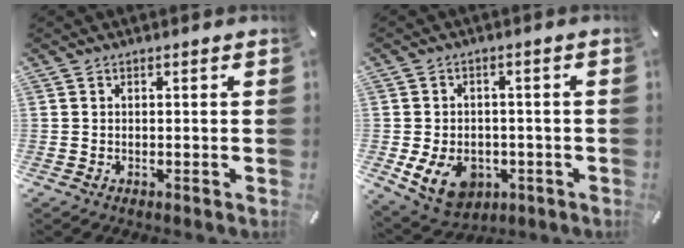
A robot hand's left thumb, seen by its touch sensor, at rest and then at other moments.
{"total": 9.7, "force": [-3.3, 7.3, 5.5], "torque": [-0.109, 0.012, -0.059]}